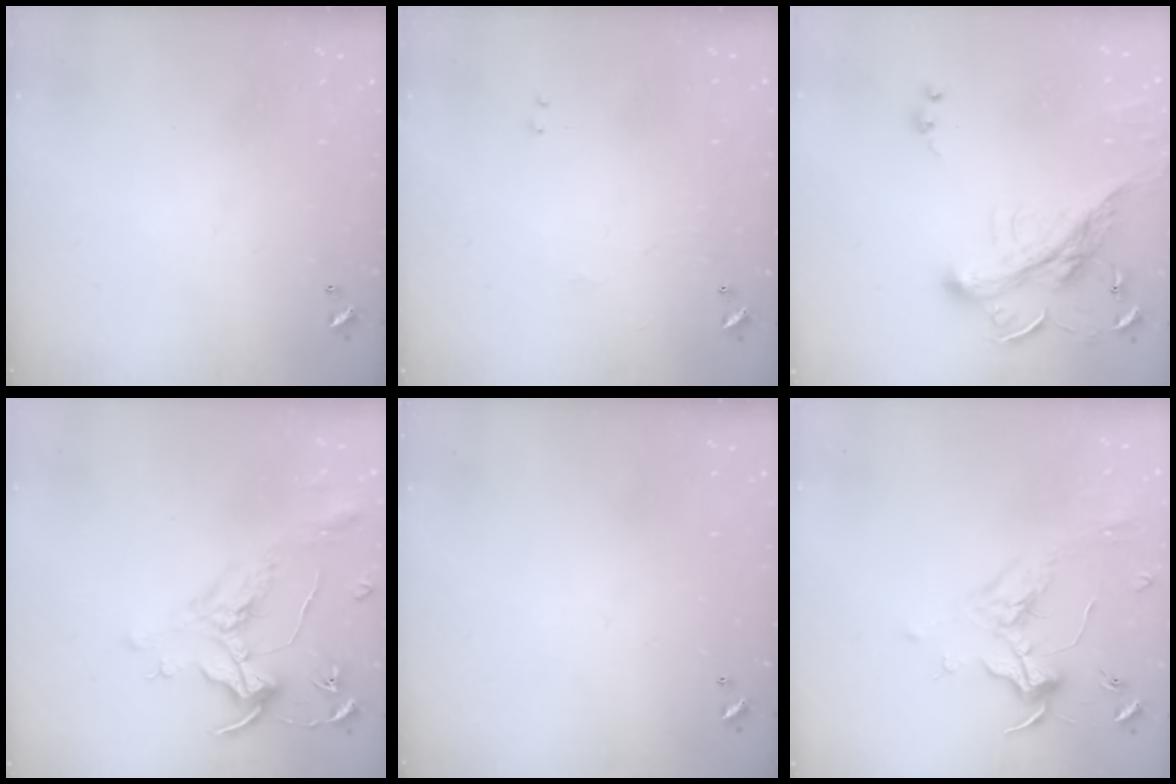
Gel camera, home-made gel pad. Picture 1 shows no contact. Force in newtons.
{"total": 1.8, "press": 1.8, "slide": 0.6}
{"total": 3.9, "press": 3.7, "slide": 1.3}
{"total": 1.6, "press": 1.4, "slide": 0.7}
{"total": 0.0}
{"total": 2.0, "press": 1.9, "slide": 0.6}